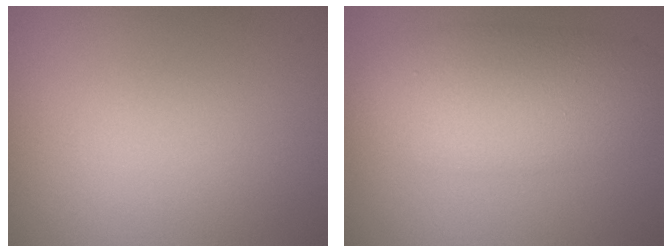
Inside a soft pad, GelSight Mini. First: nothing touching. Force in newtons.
{"total": 6.6, "press": 6.6, "slide": 0.2}